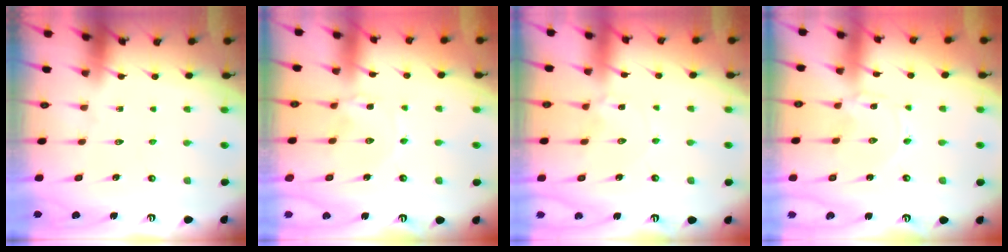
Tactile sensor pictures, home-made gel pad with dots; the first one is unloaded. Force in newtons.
{"total": 1.1, "press": 1.1, "slide": 0.2}
{"total": 2.6, "press": 2.6, "slide": 0.5}
{"total": 0.0}